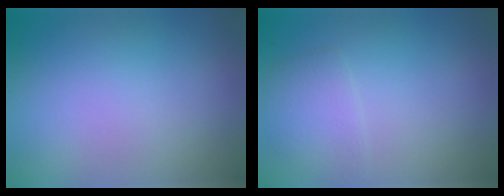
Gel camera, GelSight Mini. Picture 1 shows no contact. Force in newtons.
{"total": 2.3, "press": 2.3, "slide": 0.0}